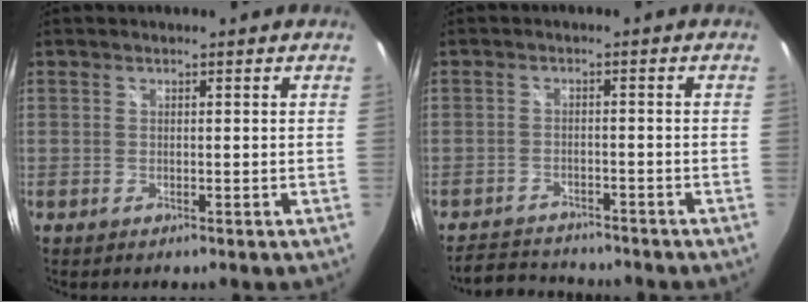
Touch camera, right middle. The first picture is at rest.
{"total": 6.3, "force": [-6.1, 1.5, 0.8], "torque": [-0.038, 0.007, -0.100]}